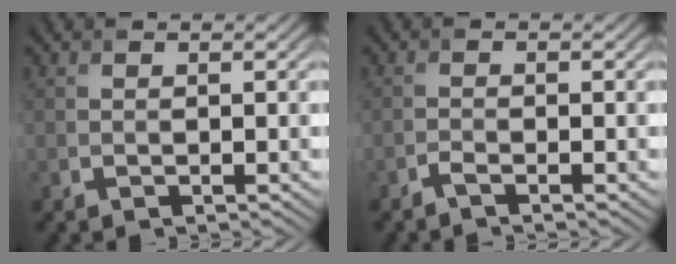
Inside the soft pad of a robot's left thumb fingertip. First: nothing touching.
{"total": 1.2, "force": [-0.9, 0.0, 0.7], "torque": [-0.014, 0.001, -0.024]}